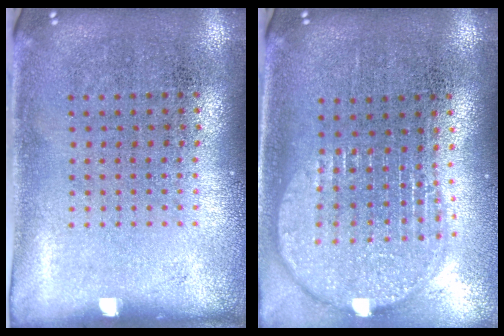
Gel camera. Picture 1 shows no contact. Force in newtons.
{"total": 2.0, "press": 1.7, "slide": 1.1}